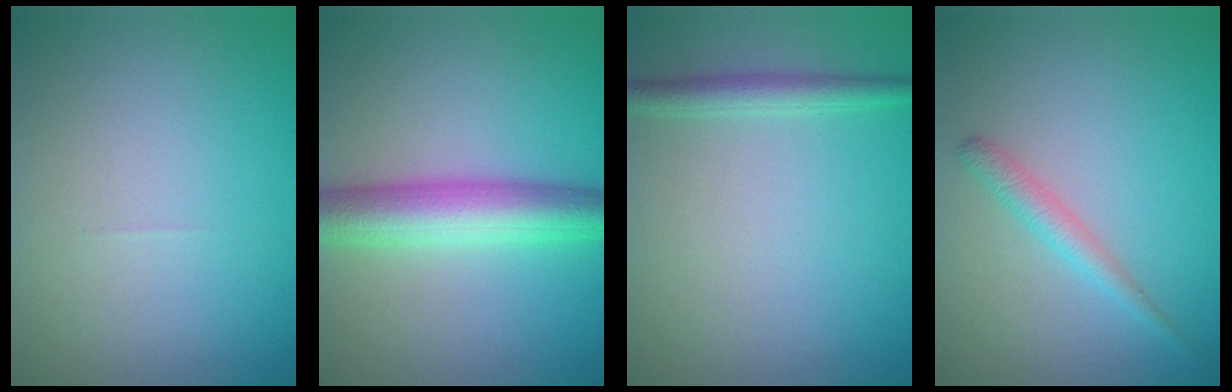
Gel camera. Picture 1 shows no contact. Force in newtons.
{"total": 6.4, "press": 6.4, "slide": 0.0}
{"total": 2.2, "press": 2.2, "slide": 0.1}
{"total": 1.8, "press": 1.8, "slide": 0.1}